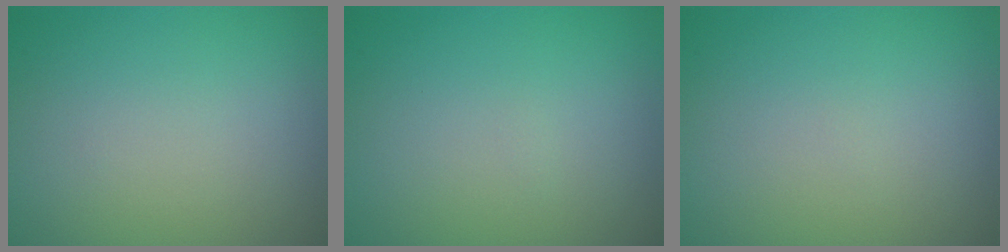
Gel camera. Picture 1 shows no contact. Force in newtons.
{"total": 0.0}
{"total": 0.0}